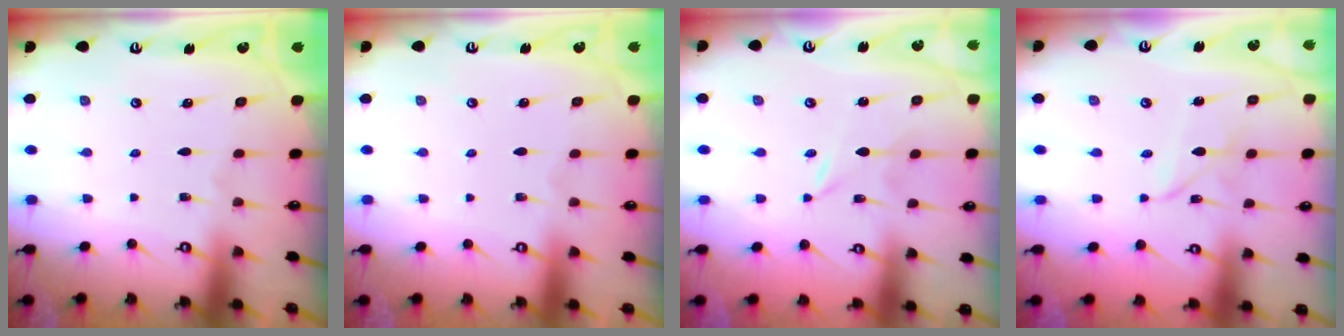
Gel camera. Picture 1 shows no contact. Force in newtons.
{"total": 0.0}
{"total": 0.0}
{"total": 2.5, "press": 2.5, "slide": 0.2}